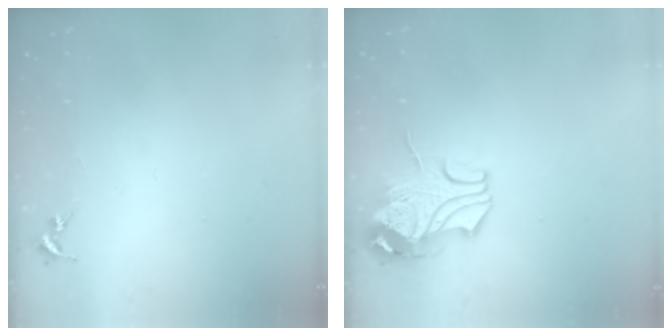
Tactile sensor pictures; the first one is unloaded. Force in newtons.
{"total": 10.5, "press": 10.4, "slide": 1.1}